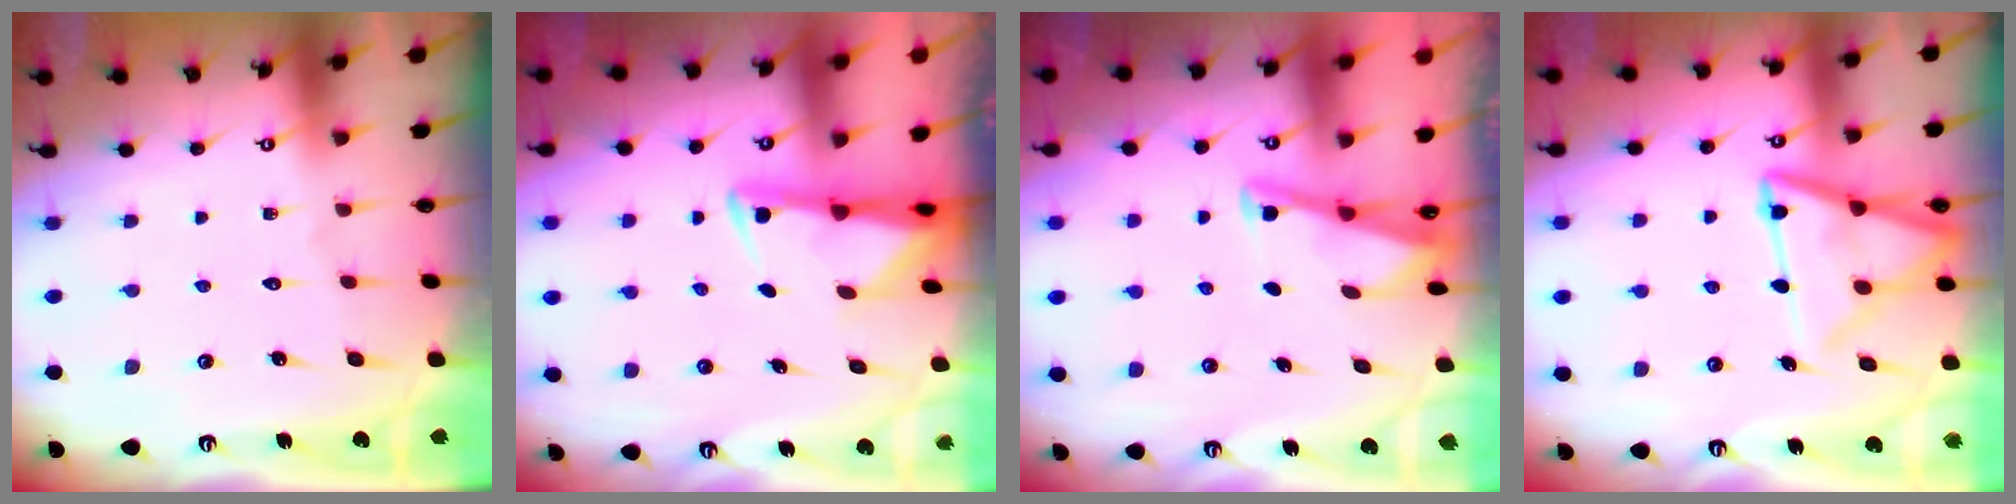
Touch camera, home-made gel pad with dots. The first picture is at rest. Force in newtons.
{"total": 2.9, "press": 2.8, "slide": 0.7}
{"total": 2.9, "press": 2.9, "slide": 0.4}
{"total": 14.1, "press": 14.0, "slide": 1.6}